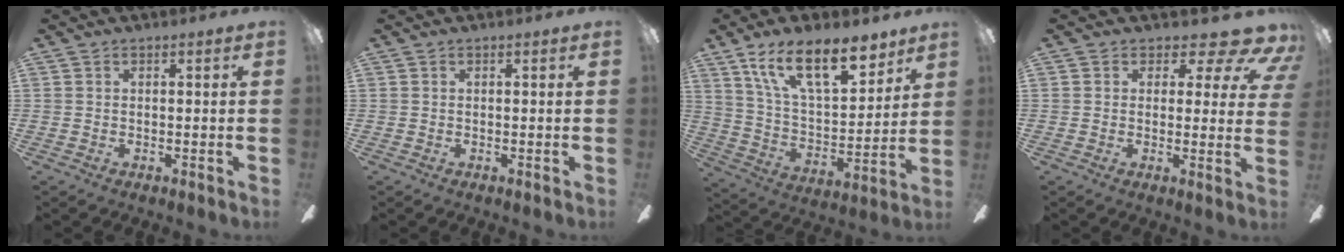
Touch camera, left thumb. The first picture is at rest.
{"total": 0.0}
{"total": 19.0, "force": [12.8, 8.2, 11.3], "torque": [-0.190, -0.068, 0.224]}
{"total": 8.8, "force": [5.8, 3.8, 5.4], "torque": [-0.058, -0.043, 0.101]}